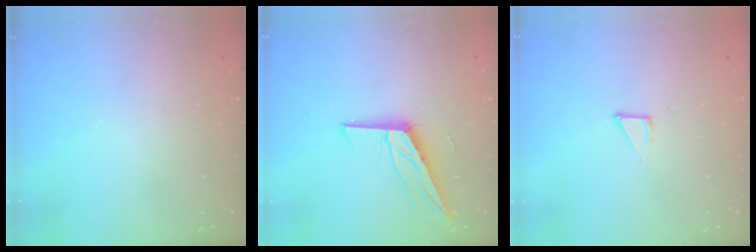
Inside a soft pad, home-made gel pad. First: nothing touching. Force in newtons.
{"total": 12.7, "press": 12.6, "slide": 1.2}
{"total": 2.3, "press": 2.3, "slide": 0.1}